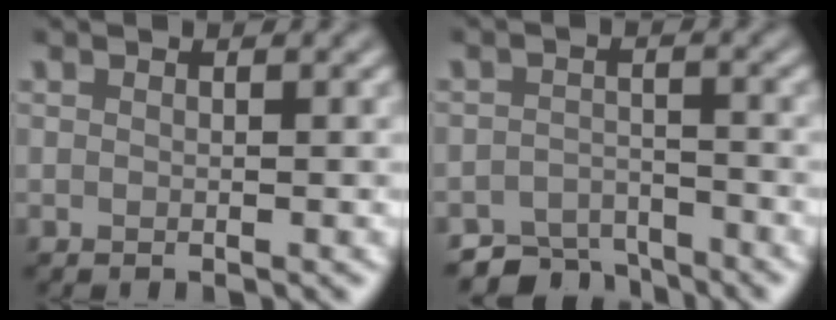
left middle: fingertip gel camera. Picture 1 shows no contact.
{"total": 4.1, "force": [-3.7, 1.6, 0.9], "torque": [-0.006, -0.005, -0.068]}